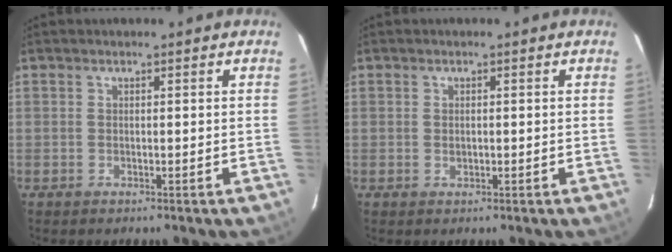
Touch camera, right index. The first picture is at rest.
{"total": 1.0, "force": [0.0, 0.8, 0.7], "torque": [-0.012, 0.000, 0.000]}